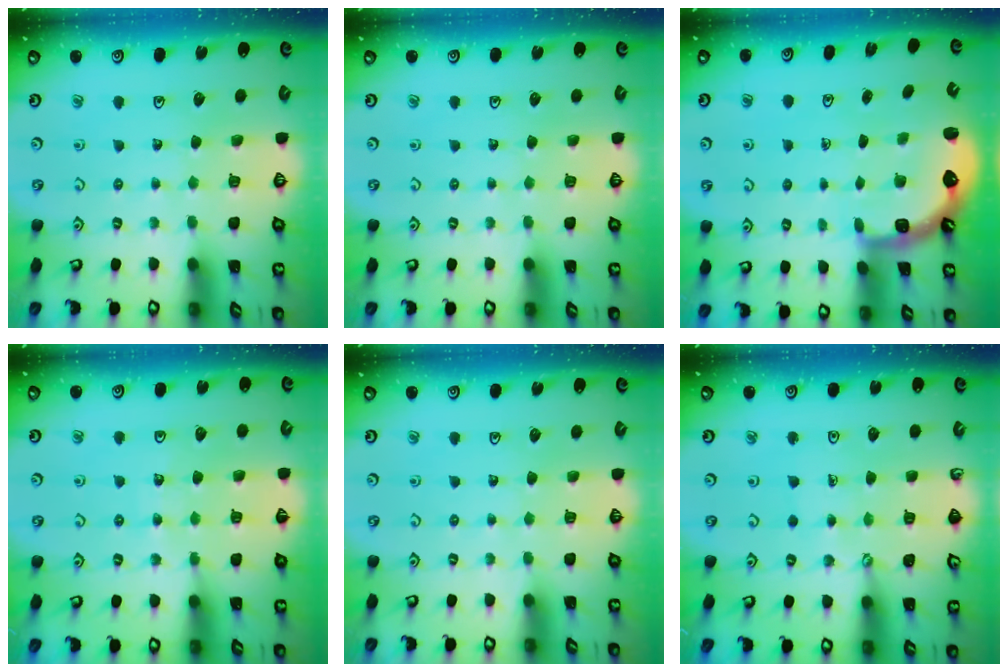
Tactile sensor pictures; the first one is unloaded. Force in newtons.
{"total": 0.0}
{"total": 2.8, "press": 2.5, "slide": 1.2}
{"total": 5.8, "press": 5.5, "slide": 1.6}
{"total": 0.0}
{"total": 0.6, "press": 0.6, "slide": 0.1}